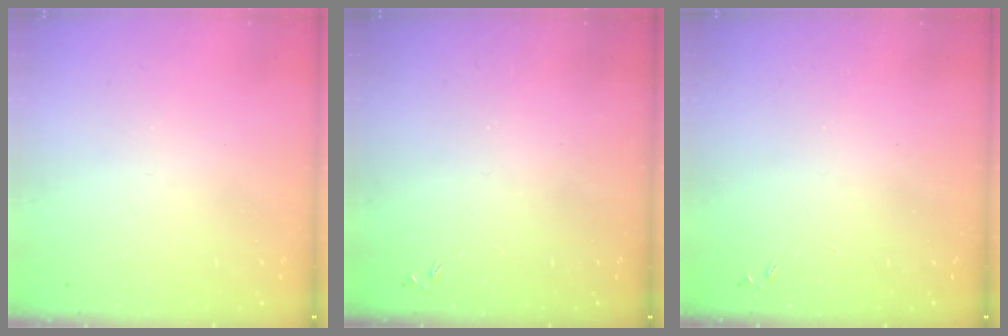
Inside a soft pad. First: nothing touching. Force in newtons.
{"total": 0.0}
{"total": 0.0}